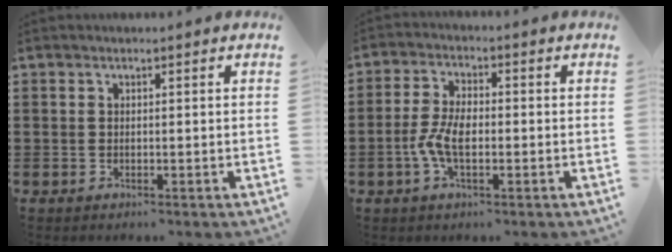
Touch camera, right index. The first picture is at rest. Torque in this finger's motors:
{"motor_torque": [2.14, 0.00, 0.29, 0.01]}